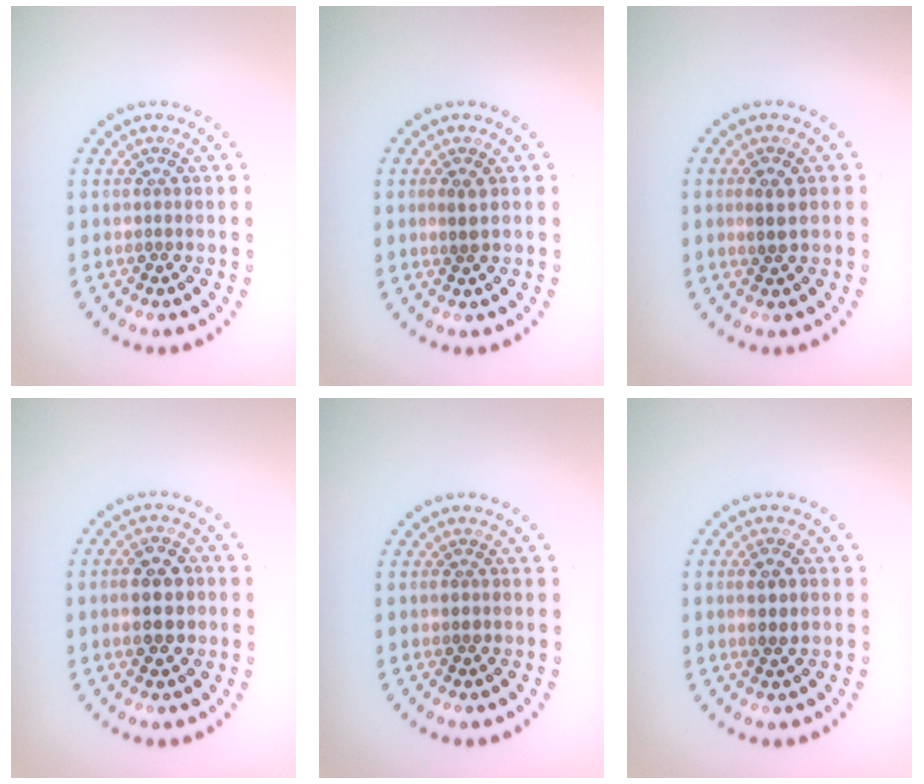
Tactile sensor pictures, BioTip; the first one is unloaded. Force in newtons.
{"total": 1.2, "press": 1.0, "slide": 0.5}
{"total": 1.7, "press": 1.7, "slide": 0.3}
{"total": 3.4, "press": 3.4, "slide": 0.1}
{"total": 0.8, "press": 0.8, "slide": 0.1}
{"total": 1.7, "press": 1.6, "slide": 0.5}